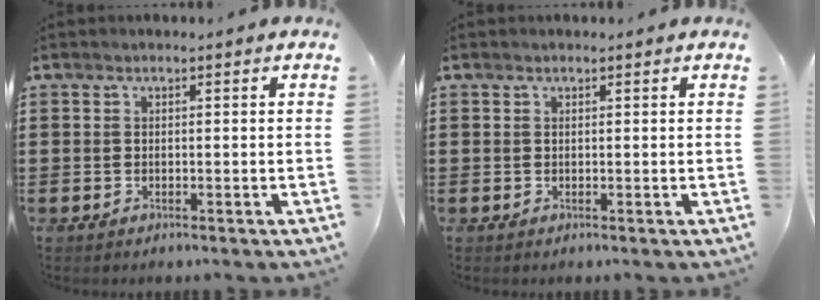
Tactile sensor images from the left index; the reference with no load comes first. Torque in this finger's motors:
{"motor_torque": [0.02, 0.61, -0.01, -0.01]}